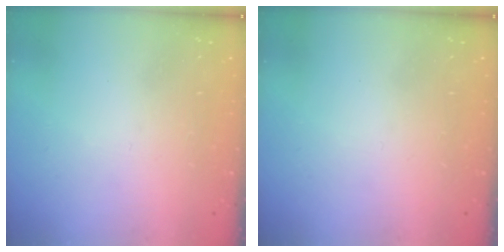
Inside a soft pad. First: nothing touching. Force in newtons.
{"total": 0.0}